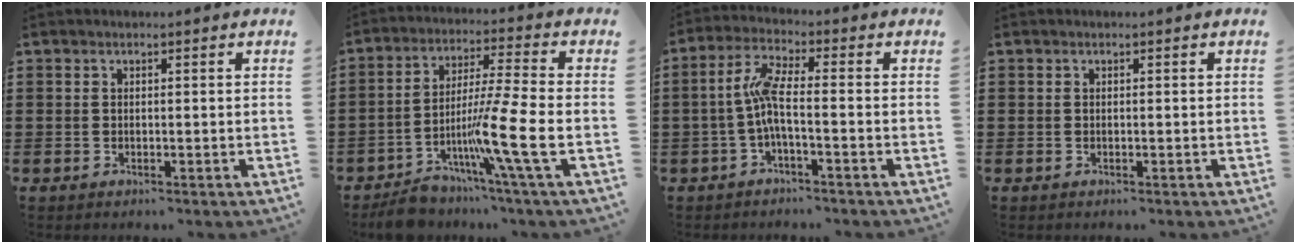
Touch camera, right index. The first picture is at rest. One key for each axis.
{"total": 11.3, "fx": -4.8, "fy": 0.4, "fz": 10.2, "tx": -0.192, "ty": -0.004, "tz": -0.088}
{"total": 5.7, "fx": -1.2, "fy": 1.1, "fz": 5.4, "tx": -0.124, "ty": -0.004, "tz": -0.030}
{"total": 0.0}